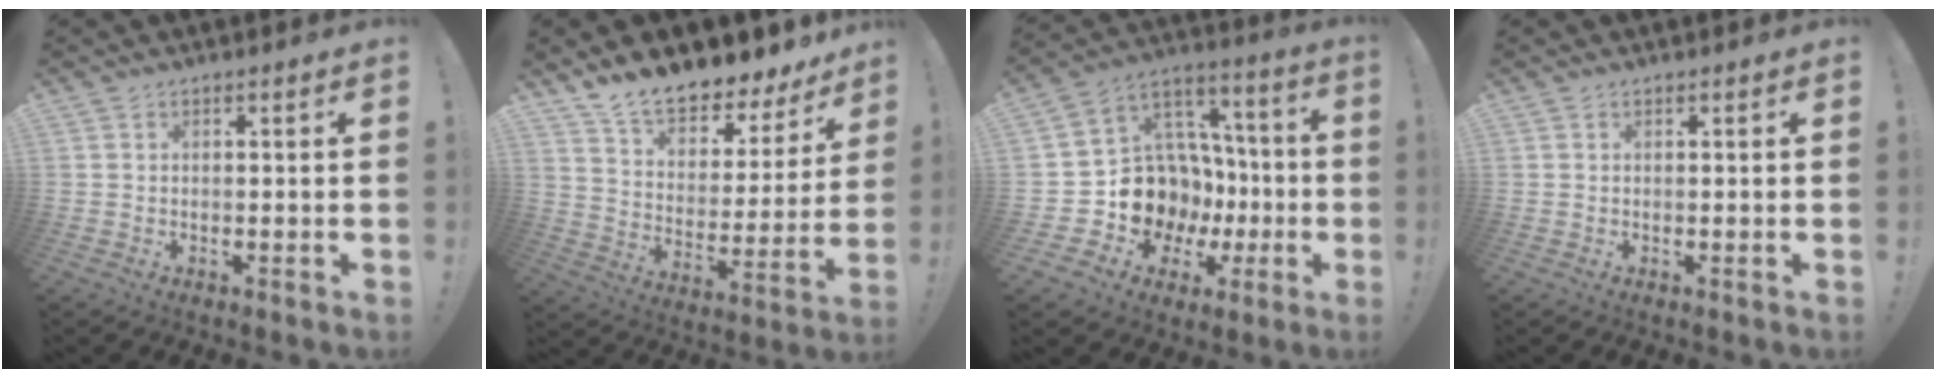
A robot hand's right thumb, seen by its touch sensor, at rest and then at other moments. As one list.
[{"total": 12.2, "force": [11.1, 3.4, 3.8], "torque": [-0.080, -0.096, 0.196]}, {"total": 14.4, "force": [-2.9, 13.2, 4.9], "torque": [-0.065, -0.002, -0.012]}, {"total": 0.0}]